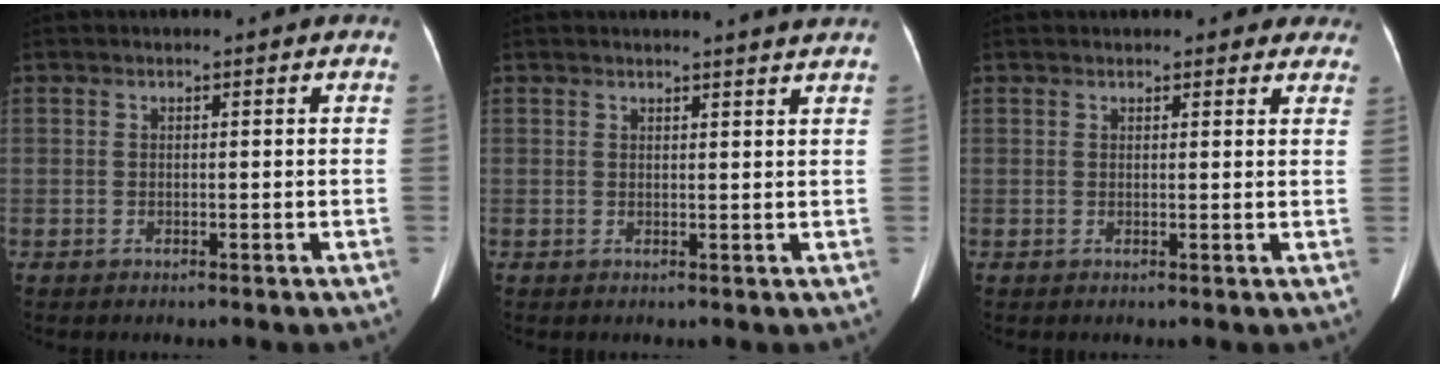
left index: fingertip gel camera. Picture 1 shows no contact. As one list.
[{"total": 3.9, "force": [3.6, -0.7, 1.3], "torque": [-0.016, 0.000, 0.032]}, {"total": 5.8, "force": [5.2, 2.0, 1.7], "torque": [0.005, 0.011, 0.046]}]